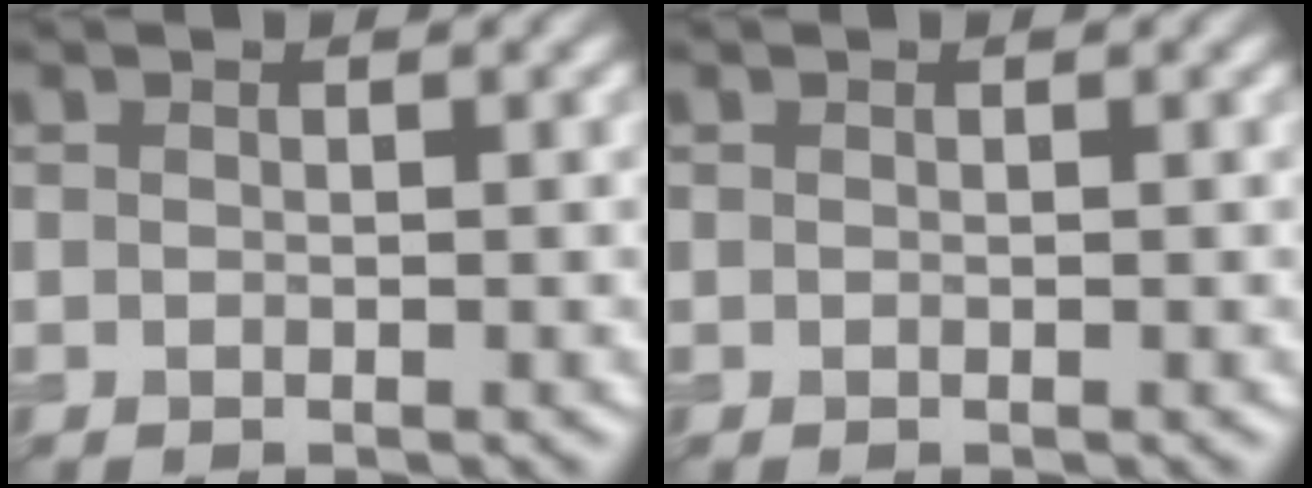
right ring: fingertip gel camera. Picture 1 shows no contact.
{"total": 0.0}